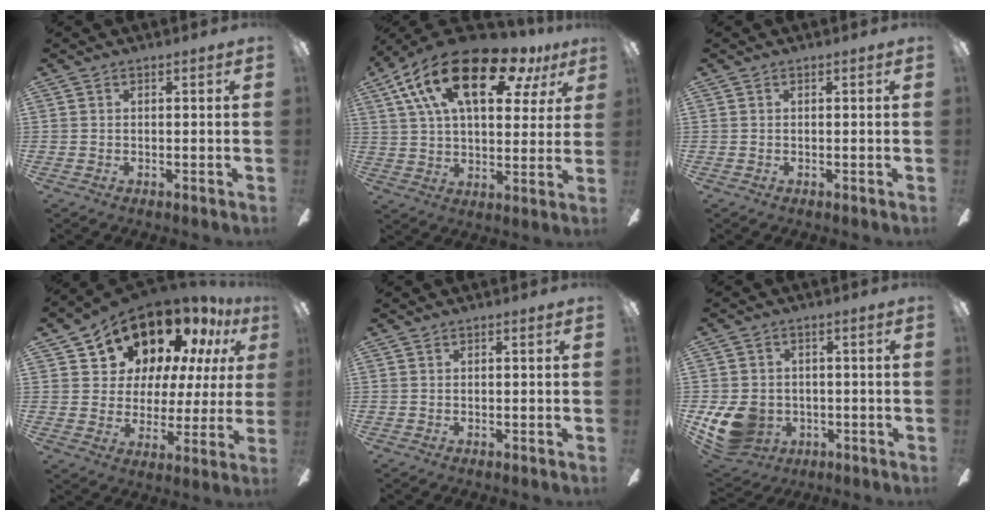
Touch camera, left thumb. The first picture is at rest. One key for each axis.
{"total": 23.1, "fx": 12.1, "fy": 10.6, "fz": 16.5, "tx": -0.302, "ty": -0.044, "tz": 0.199}
{"total": 0.0}
{"total": 17.6, "fx": 13.7, "fy": 9.0, "fz": 6.5, "tx": -0.110, "ty": -0.103, "tz": 0.245}
{"total": 0.0}
{"total": 11.4, "fx": -2.9, "fy": 9.4, "fz": 5.8, "tx": -0.140, "ty": 0.008, "tz": -0.051}